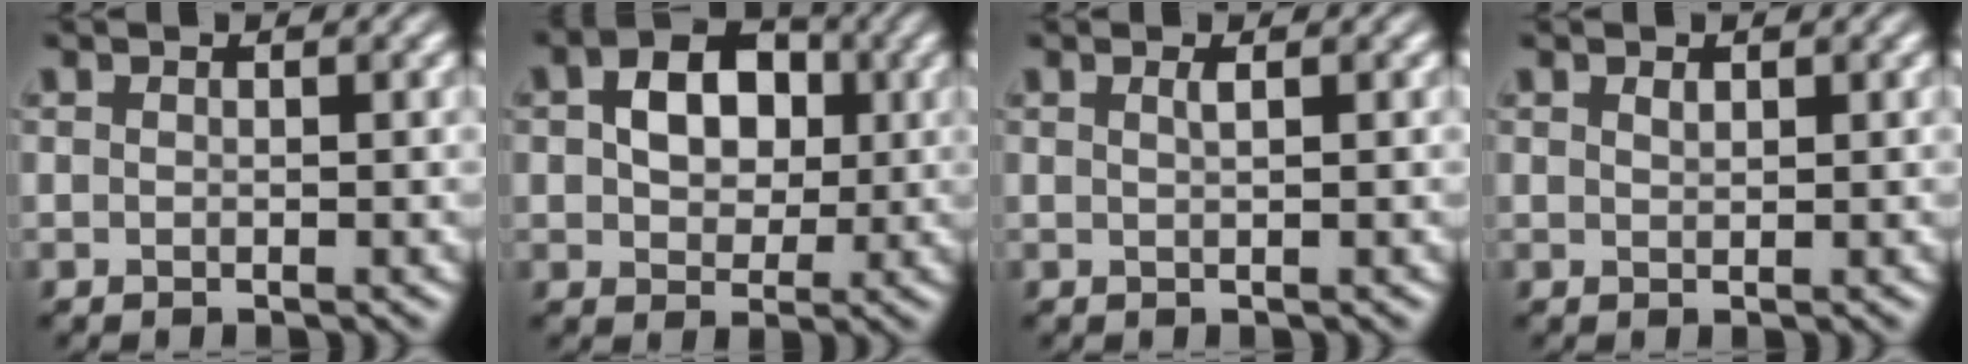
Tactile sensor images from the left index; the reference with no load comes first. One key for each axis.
{"total": 5.9, "fx": 1.0, "fy": 4.2, "fz": 4.0, "tx": -0.068, "ty": 0.009, "tz": 0.005}
{"total": 0.9, "fx": 0.4, "fy": 0.3, "fz": 0.8, "tx": -0.009, "ty": 0.003, "tz": 0.004}
{"total": 0.7, "fx": 0.5, "fy": 0.3, "fz": 0.3, "tx": -0.007, "ty": -0.002, "tz": 0.011}